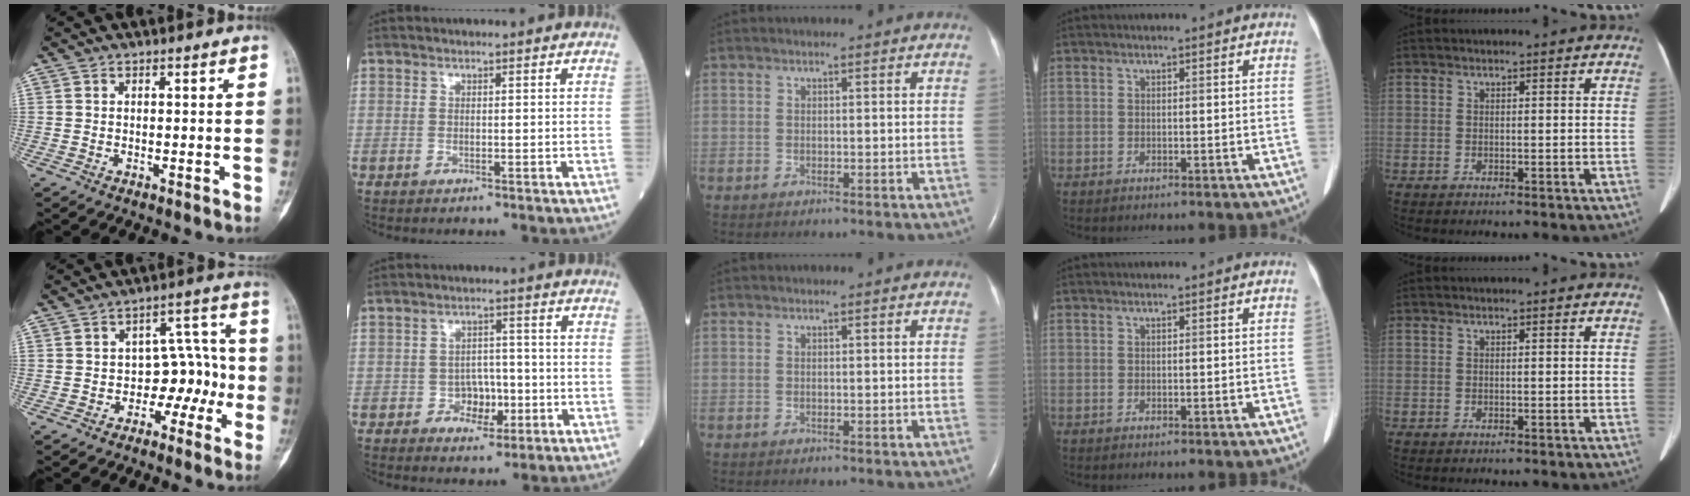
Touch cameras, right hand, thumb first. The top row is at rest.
{"thumb": {"total": 10.5, "force": [-3.3, 7.3, 6.8], "torque": [-0.035, 0.064, -0.052]}, "index": {"total": 6.5, "force": [-2.2, 3.3, 5.1], "torque": [-0.086, 0.006, -0.032]}}